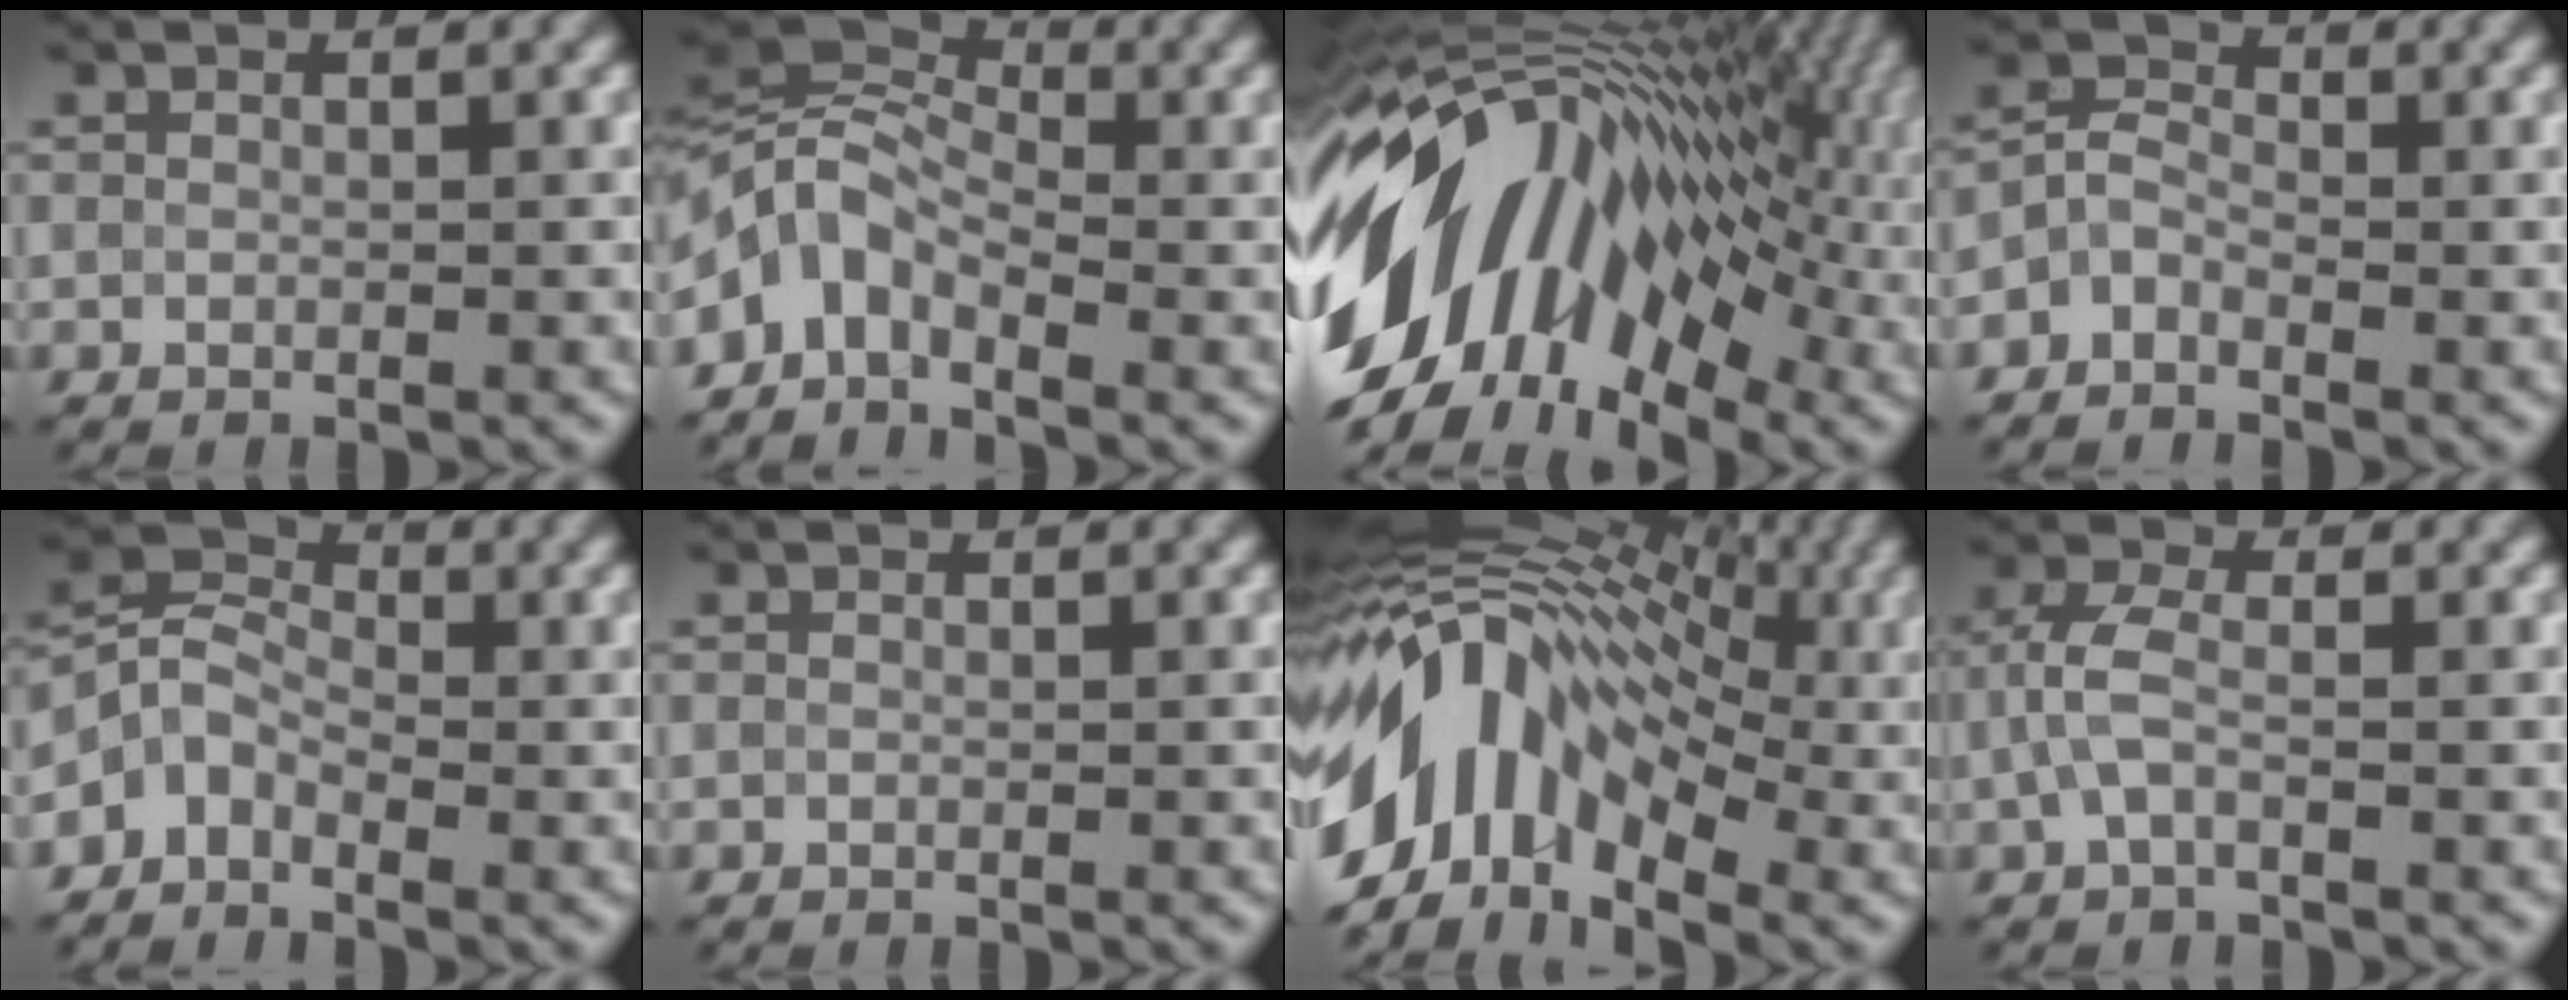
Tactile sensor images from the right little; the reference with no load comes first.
{"total": 5.2, "force": [-2.4, 3.1, 3.5], "torque": [-0.062, 0.014, -0.070]}
{"total": 16.8, "force": [-1.4, 10.8, 12.8], "torque": [-0.220, 0.020, -0.040]}
{"total": 2.3, "force": [-1.4, 1.5, 1.1], "torque": [-0.019, 0.009, -0.039]}
{"total": 3.4, "force": [-2.1, 2.3, 1.4], "torque": [-0.027, 0.010, -0.058]}
{"total": 0.0}
{"total": 12.8, "force": [-1.7, 8.5, 9.5], "torque": [-0.170, 0.029, -0.049]}
{"total": 2.8, "force": [-0.4, 1.3, 2.5], "torque": [-0.058, 0.009, -0.016]}